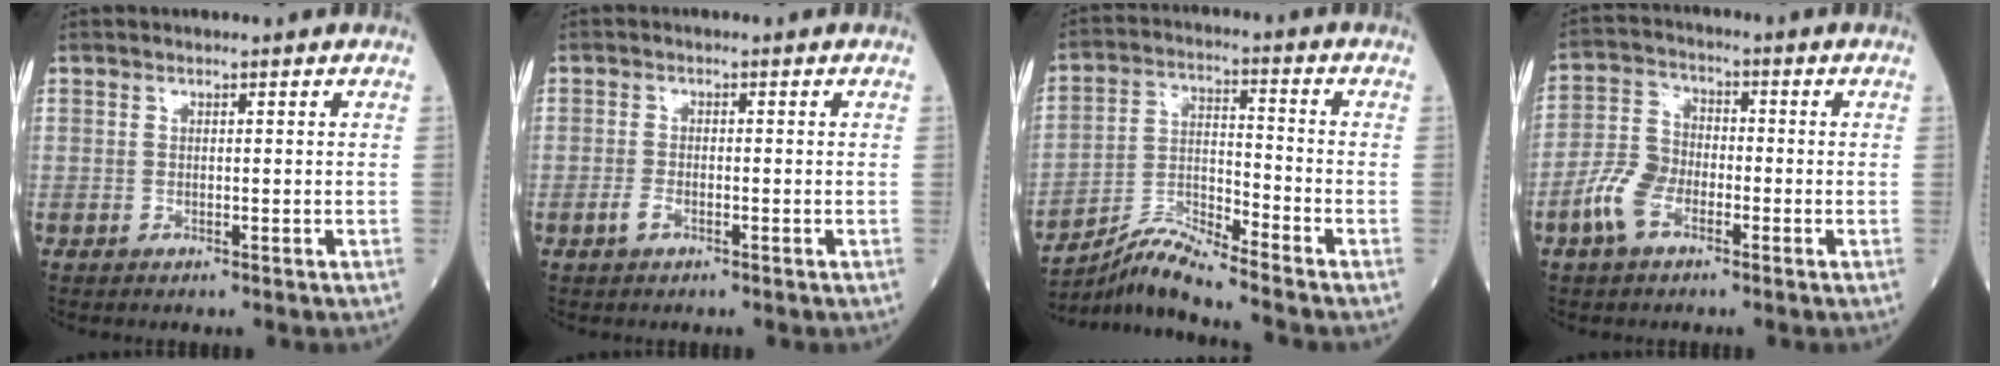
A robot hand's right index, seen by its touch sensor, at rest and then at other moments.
{"total": 1.7, "force": [-0.9, 0.7, 1.2], "torque": [-0.023, 0.001, -0.018]}
{"total": 7.9, "force": [-7.4, -1.5, 2.4], "torque": [-0.061, 0.000, -0.135]}
{"total": 6.8, "force": [-3.3, 3.9, 4.5], "torque": [-0.105, 0.011, -0.073]}